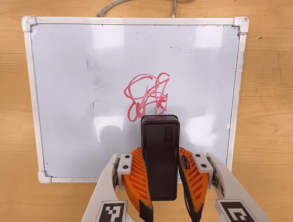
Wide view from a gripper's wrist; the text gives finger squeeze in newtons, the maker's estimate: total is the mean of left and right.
{"total": 8.6, "left": 6.9, "right": 10.2}